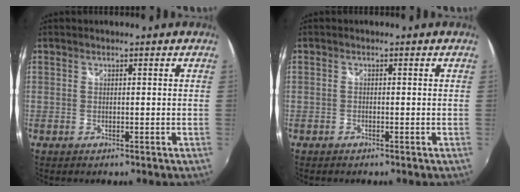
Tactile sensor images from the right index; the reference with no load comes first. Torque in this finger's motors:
{"motor_torque": [0.34, 0.61, 0.04, 0.00]}